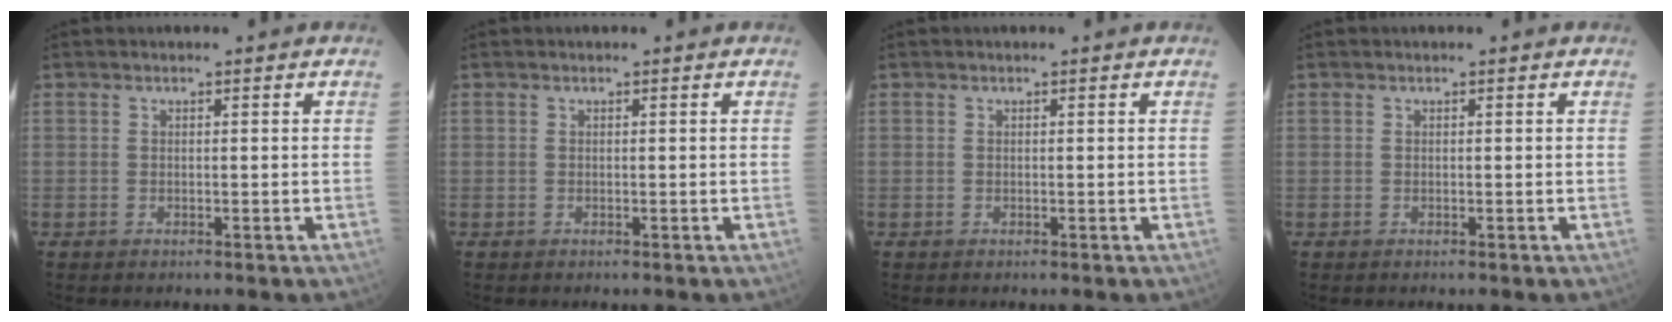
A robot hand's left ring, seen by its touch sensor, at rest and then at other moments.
{"total": 0.0}
{"total": 0.0}
{"total": 0.0}